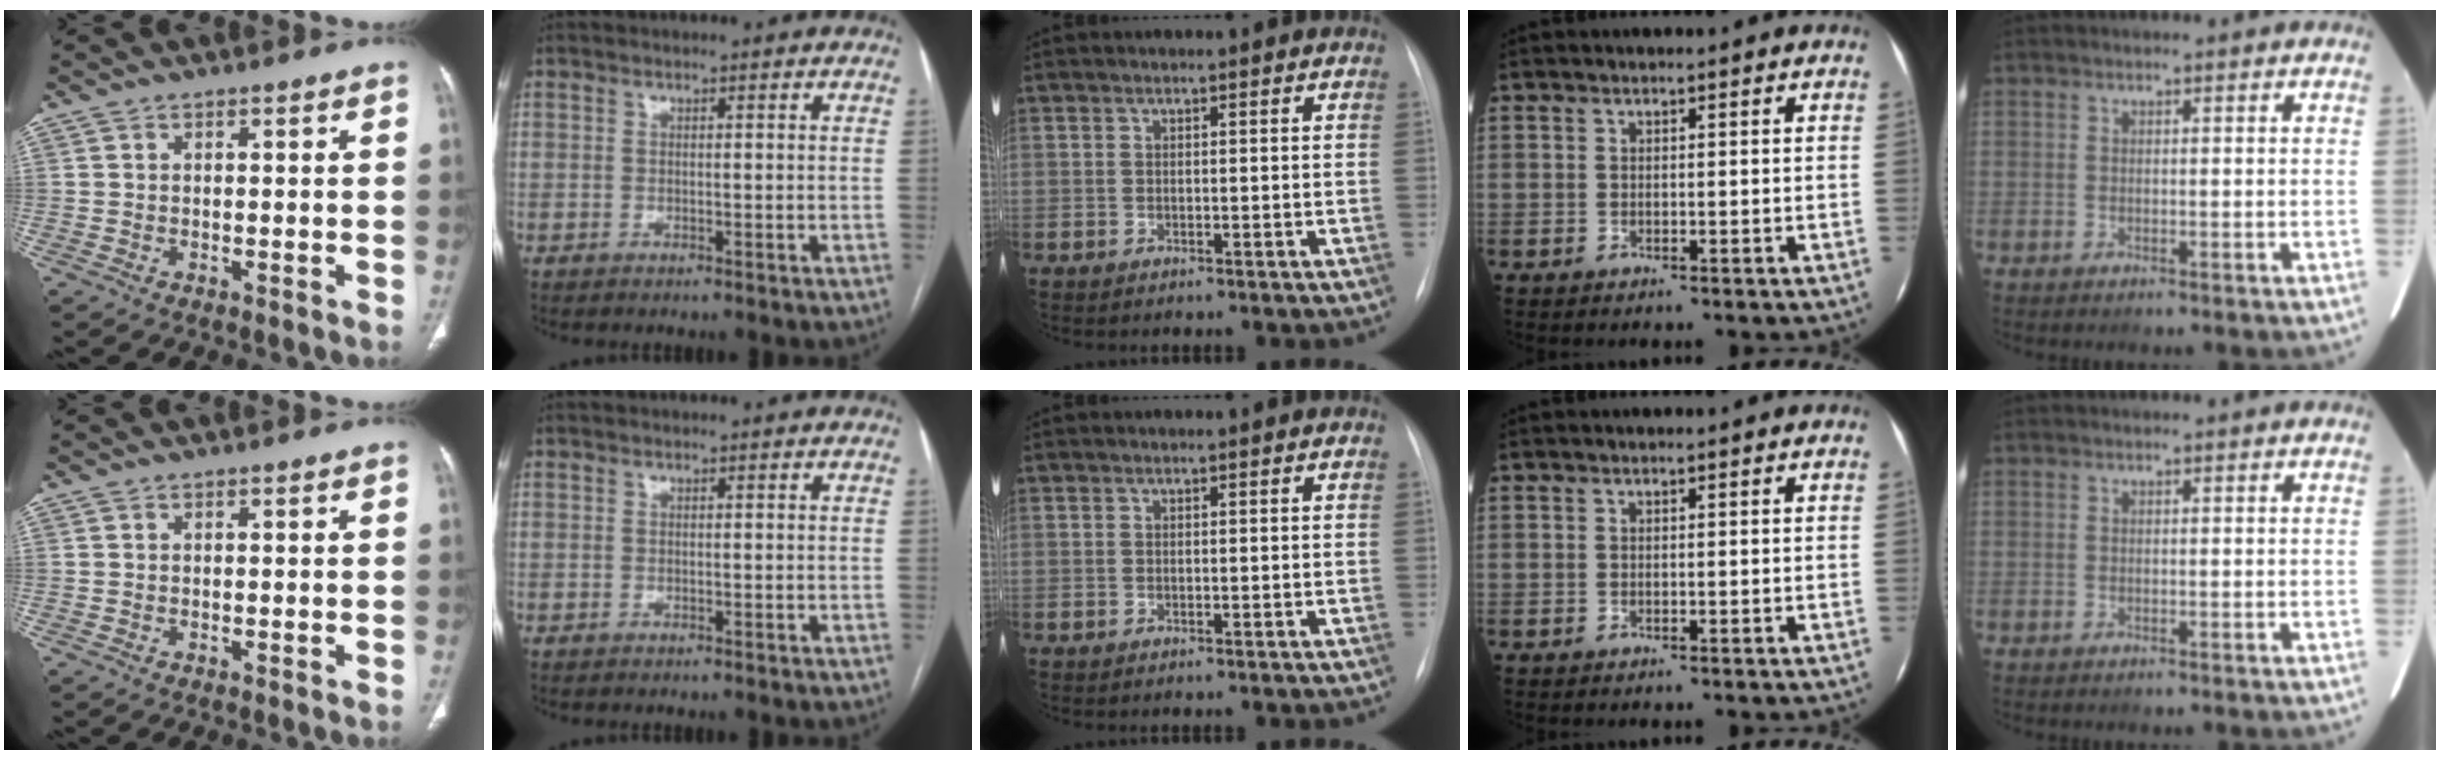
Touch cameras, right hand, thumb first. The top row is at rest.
{}